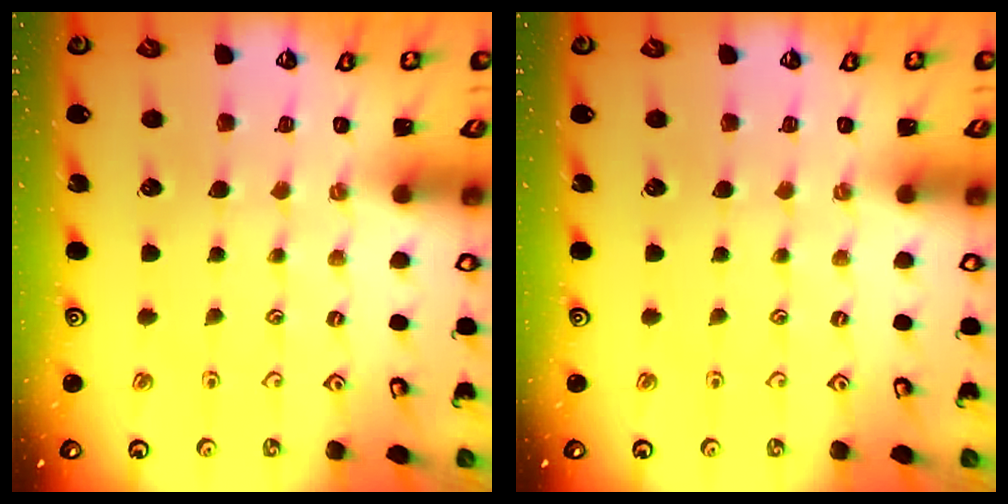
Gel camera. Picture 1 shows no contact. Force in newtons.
{"total": 0.0}